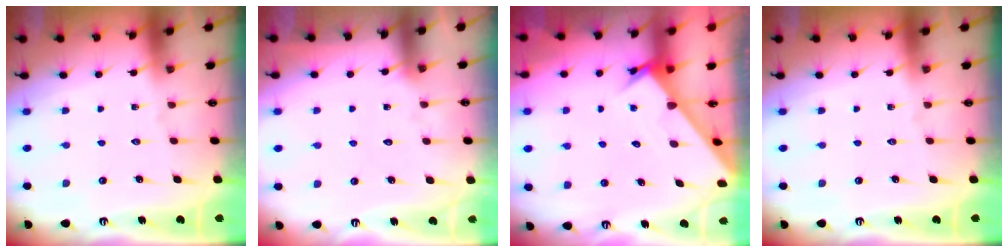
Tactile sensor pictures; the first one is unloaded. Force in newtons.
{"total": 2.0, "press": 2.0, "slide": 0.0}
{"total": 2.8, "press": 2.8, "slide": 0.1}
{"total": 0.0}